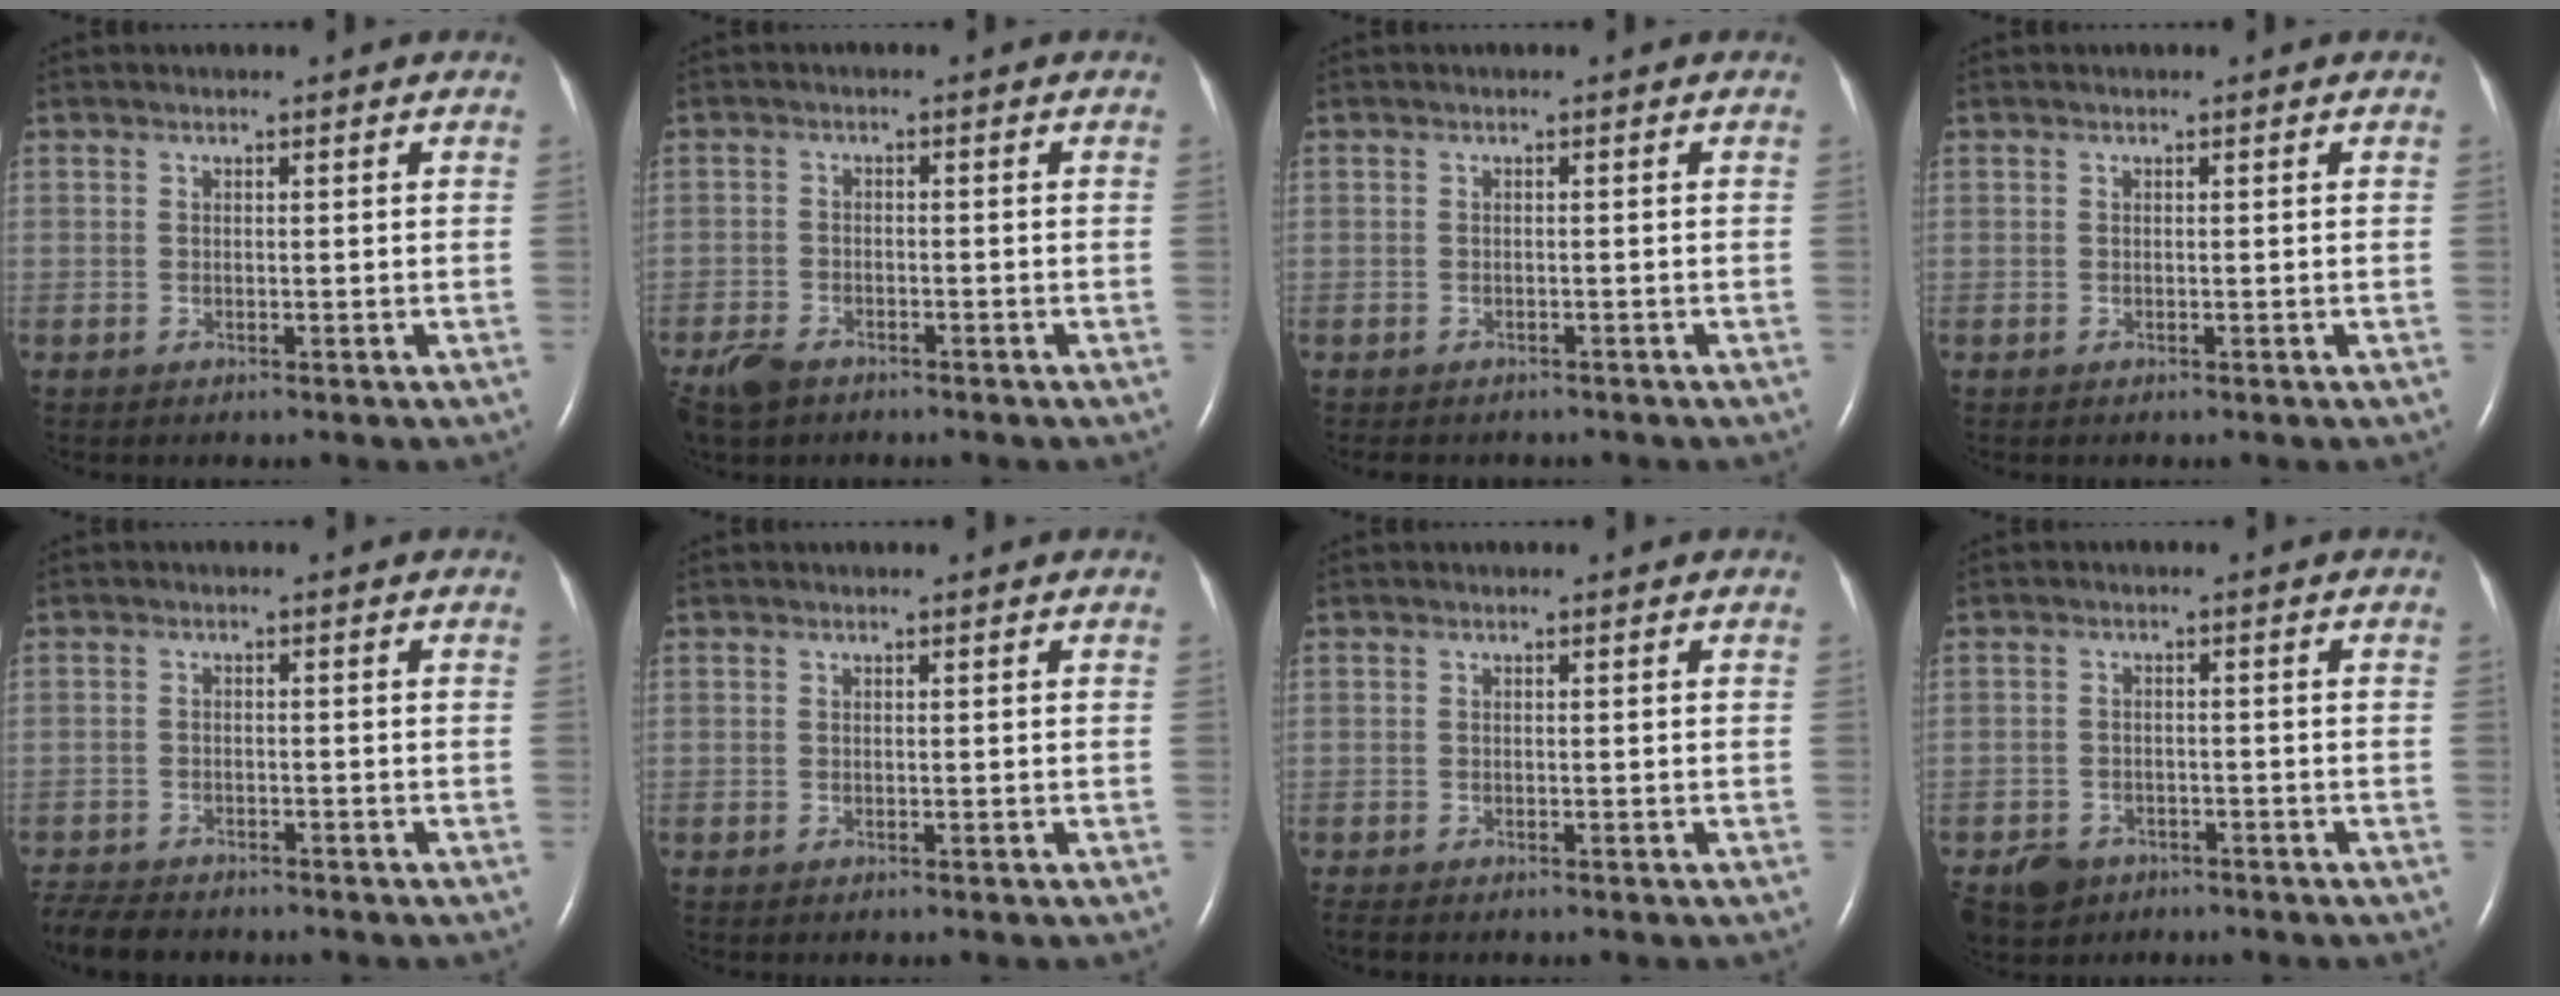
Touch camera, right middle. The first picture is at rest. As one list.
[{"total": 5.3, "force": [-4.1, 2.6, 2.2], "torque": [-0.050, -0.007, -0.072]}, {"total": 4.9, "force": [-4.2, 1.9, 1.7], "torque": [-0.020, -0.002, -0.049]}, {"total": 0.0}, {"total": 6.8, "force": [-6.2, 1.9, 2.2], "torque": [-0.040, -0.013, -0.099]}, {"total": 0.0}, {"total": 1.2, "force": [-1.1, 0.2, 0.5], "torque": [-0.014, -0.005, -0.015]}, {"total": 4.9, "force": [-3.3, 3.5, 0.9], "torque": [-0.021, 0.003, -0.051]}]